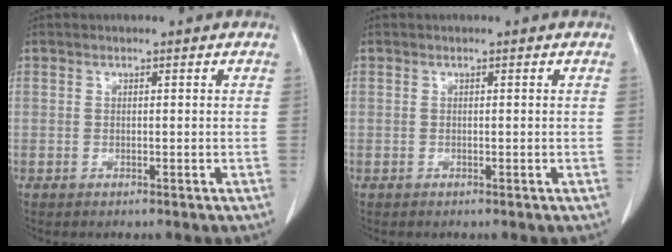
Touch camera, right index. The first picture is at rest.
{"total": 0.0}